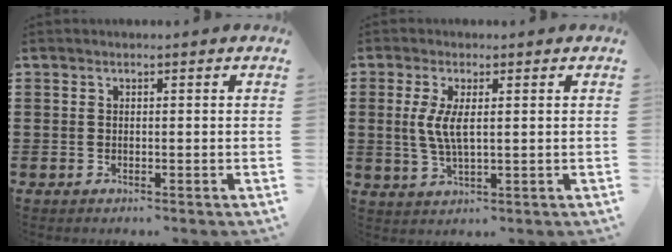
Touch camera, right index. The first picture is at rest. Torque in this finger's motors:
{"motor_torque": [1.18, 0.37, 0.44, 0.14]}